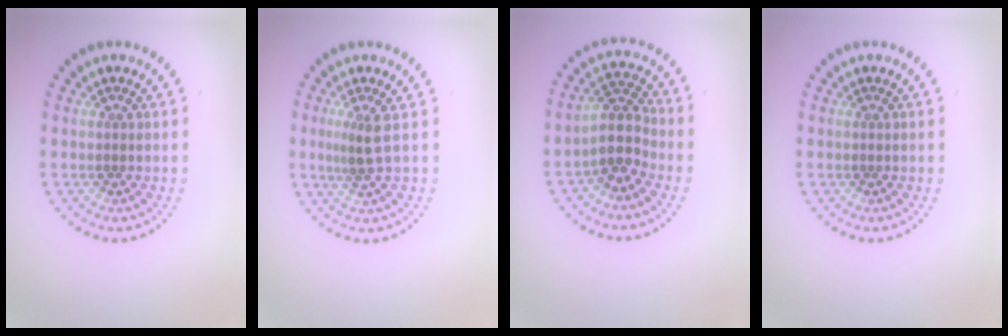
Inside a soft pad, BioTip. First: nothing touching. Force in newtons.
{"total": 2.0, "press": 1.5, "slide": 1.3}
{"total": 3.4, "press": 2.9, "slide": 1.8}
{"total": 0.0}